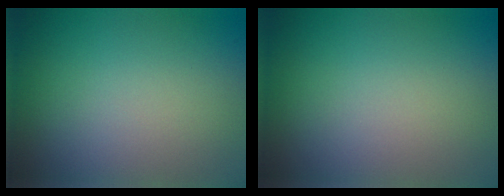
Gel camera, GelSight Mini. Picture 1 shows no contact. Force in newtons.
{"total": 0.0}